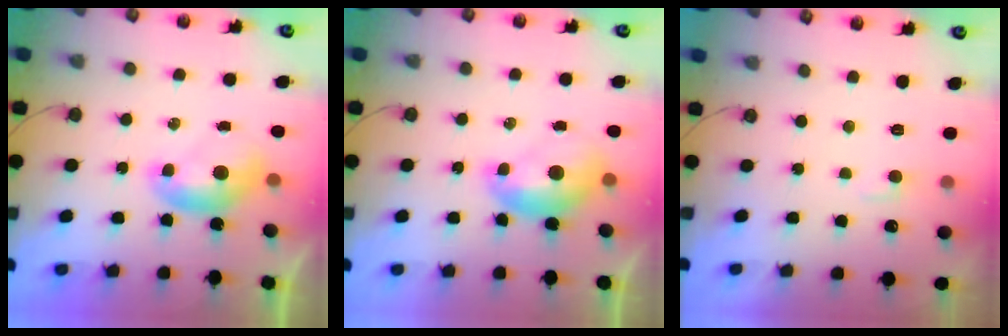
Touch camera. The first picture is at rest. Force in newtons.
{"total": 1.3, "press": 1.3, "slide": 0.2}
{"total": 2.8, "press": 2.7, "slide": 0.4}